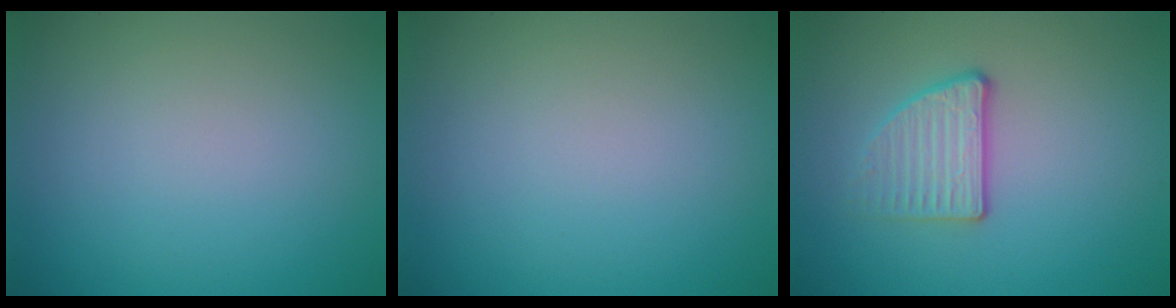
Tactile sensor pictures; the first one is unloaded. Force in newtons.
{"total": 0.0}
{"total": 2.8, "press": 2.3, "slide": 1.5}